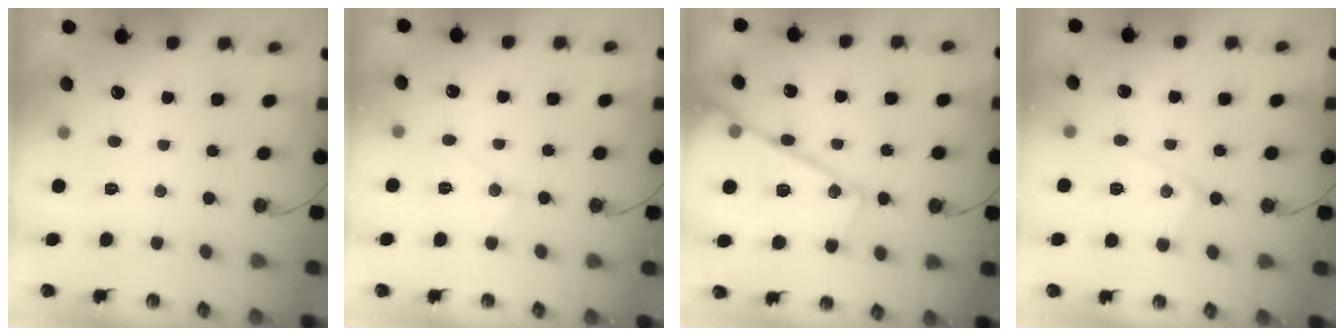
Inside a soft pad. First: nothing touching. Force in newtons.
{"total": 7.2, "press": 7.2, "slide": 0.5}
{"total": 23.2, "press": 23.1, "slide": 1.9}
{"total": 9.7, "press": 9.7, "slide": 0.6}